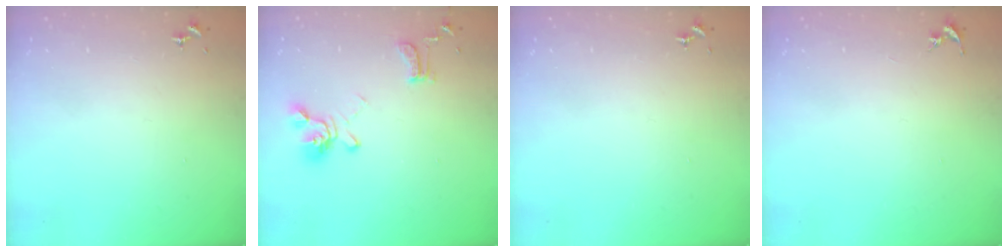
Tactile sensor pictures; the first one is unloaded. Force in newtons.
{"total": 14.3, "press": 14.3, "slide": 1.3}
{"total": 0.0}
{"total": 0.0}